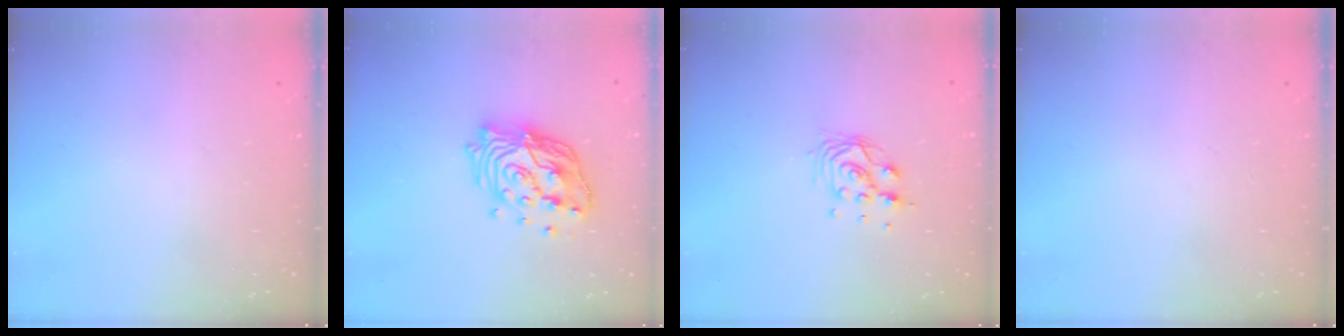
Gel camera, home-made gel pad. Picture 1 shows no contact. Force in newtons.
{"total": 16.7, "press": 16.7, "slide": 1.5}
{"total": 9.4, "press": 9.2, "slide": 1.9}
{"total": 0.0}